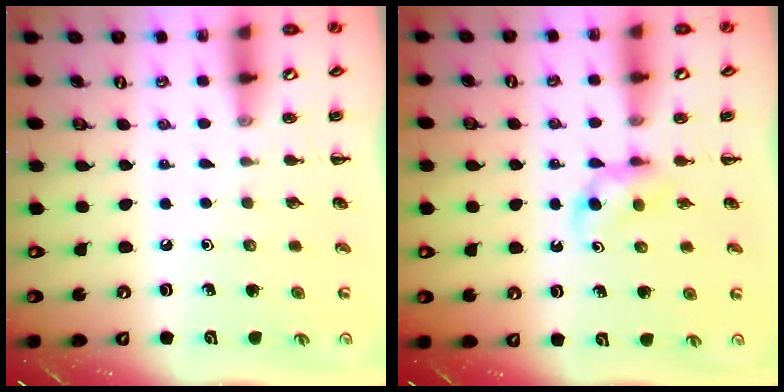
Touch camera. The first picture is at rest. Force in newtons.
{"total": 3.4, "press": 3.1, "slide": 1.5}